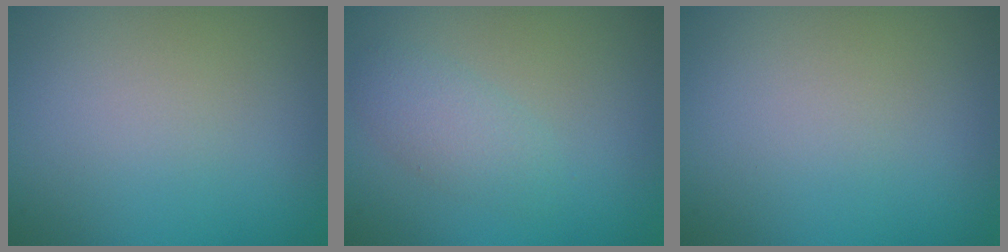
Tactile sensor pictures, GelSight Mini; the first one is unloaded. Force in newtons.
{"total": 2.2, "press": 2.2, "slide": 0.1}
{"total": 0.0}